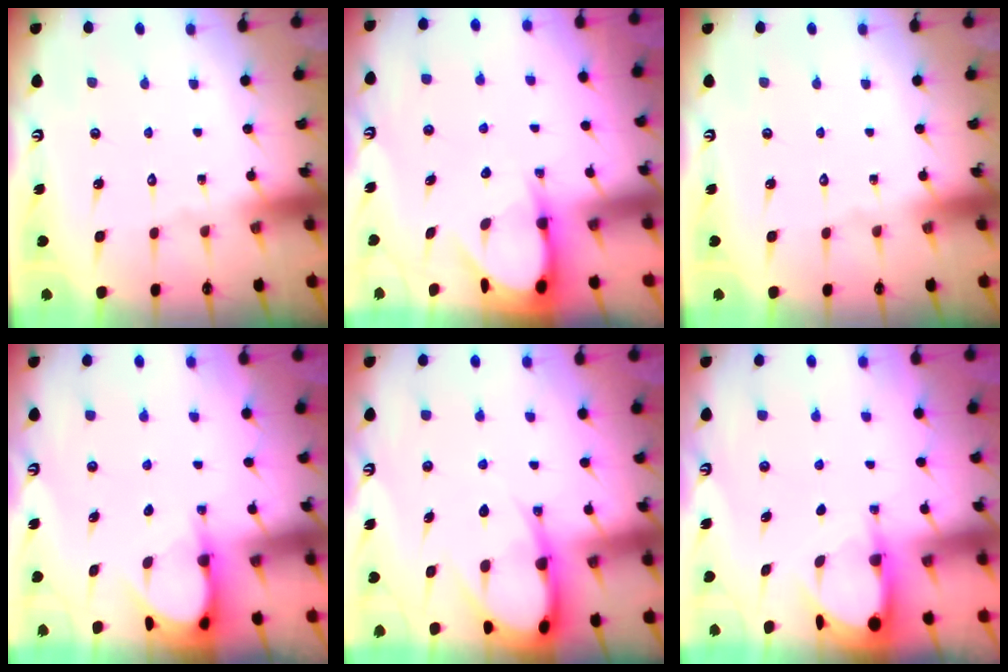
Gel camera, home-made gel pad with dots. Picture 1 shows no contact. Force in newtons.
{"total": 5.0, "press": 5.0, "slide": 0.6}
{"total": 0.0}
{"total": 4.0, "press": 4.0, "slide": 0.3}
{"total": 8.0, "press": 8.0, "slide": 0.9}
{"total": 3.9, "press": 3.8, "slide": 0.3}